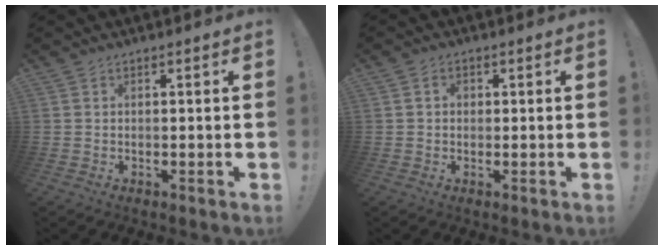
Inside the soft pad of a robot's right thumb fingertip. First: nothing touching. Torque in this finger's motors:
{"motor_torque": [0.18, -0.38, 0.06, -0.01, 0.07]}